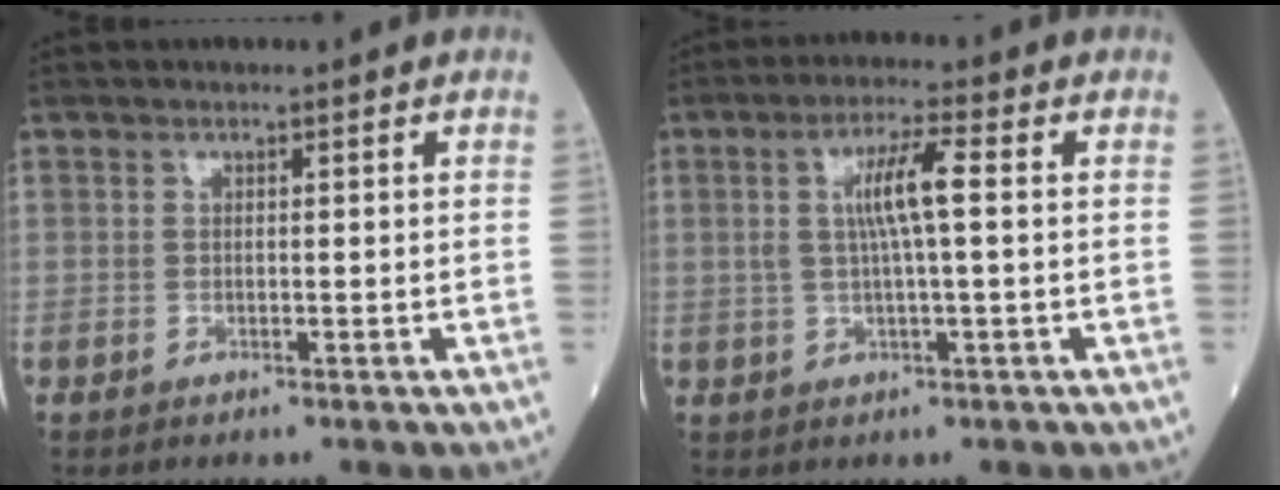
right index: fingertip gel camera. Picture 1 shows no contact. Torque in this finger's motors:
{"motor_torque": [0.54, 0.26, 0.18, 0.12]}